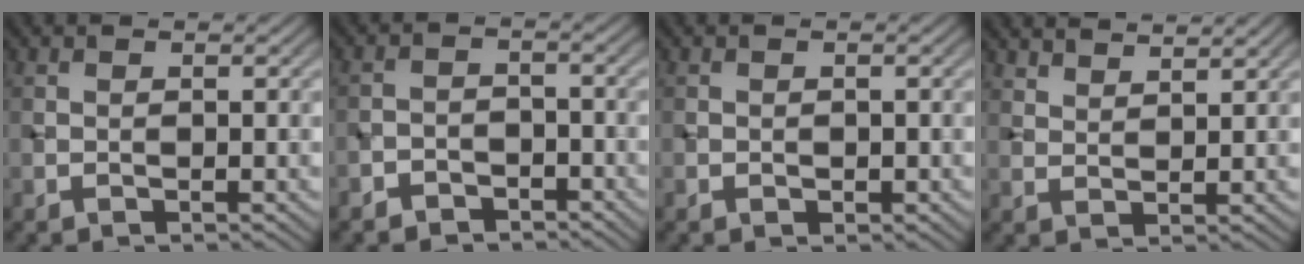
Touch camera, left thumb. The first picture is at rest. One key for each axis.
{"total": 3.0, "fx": -2.5, "fy": 1.6, "fz": 0.8, "tx": -0.011, "ty": 0.005, "tz": -0.048}
{"total": 0.7, "fx": -0.2, "fy": 0.6, "fz": 0.3, "tx": -0.004, "ty": -0.003, "tz": -0.004}
{"total": 4.0, "fx": 3.6, "fy": 1.0, "fz": 1.5, "tx": -0.026, "ty": -0.011, "tz": 0.076}